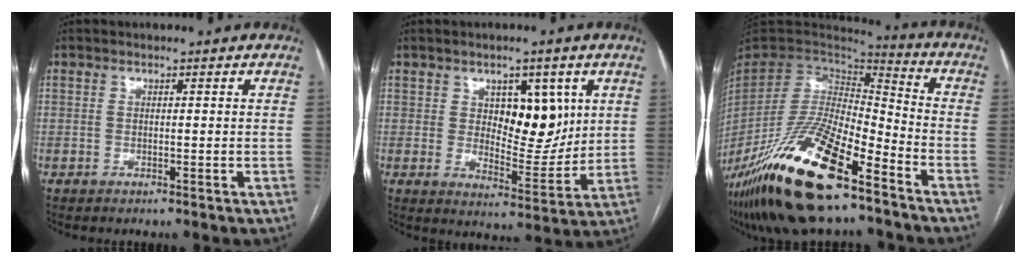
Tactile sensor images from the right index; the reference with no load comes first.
{"total": 9.2, "force": [3.0, 4.7, 7.3], "torque": [-0.101, 0.004, 0.055]}
{"total": 25.0, "force": [-15.9, 6.2, 18.2], "torque": [-0.374, -0.044, -0.286]}